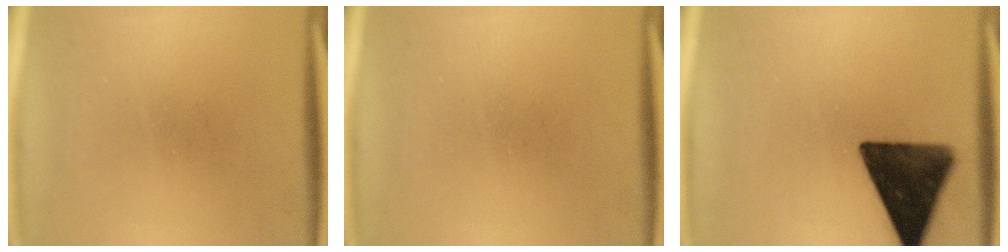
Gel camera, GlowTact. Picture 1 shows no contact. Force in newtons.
{"total": 0.0}
{"total": 14.6}